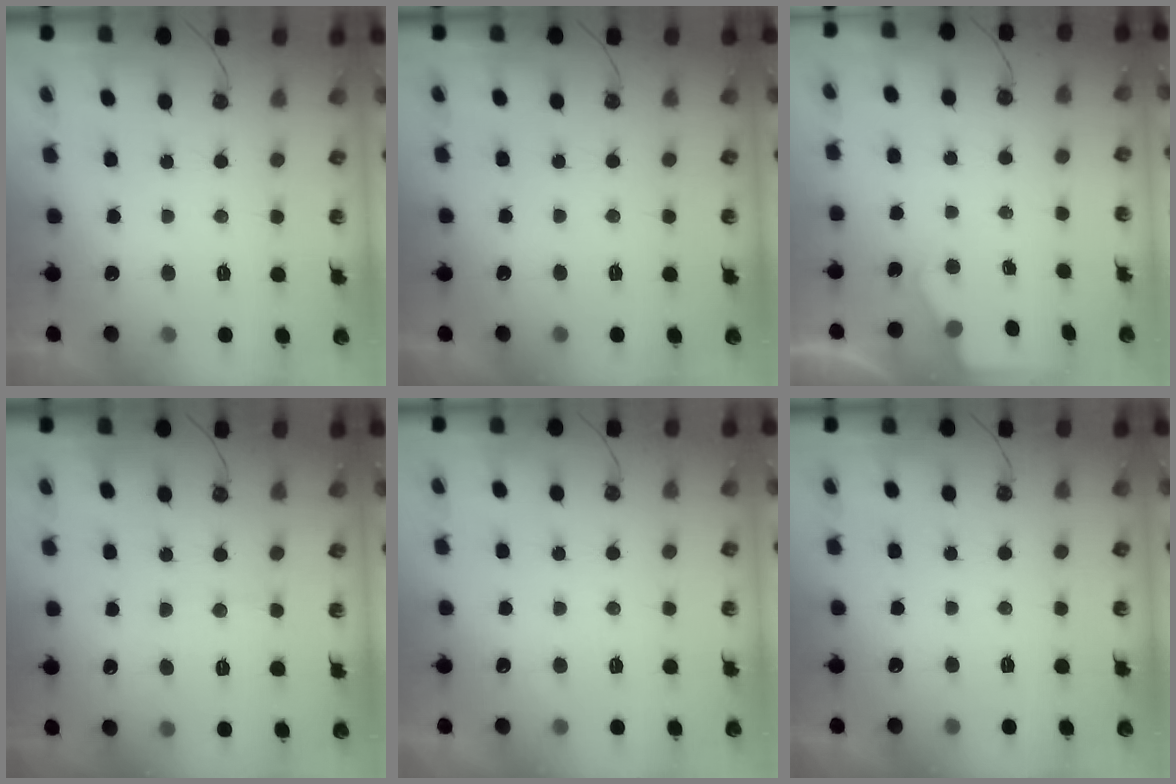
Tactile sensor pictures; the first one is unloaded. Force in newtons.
{"total": 0.0}
{"total": 2.3, "press": 2.3, "slide": 0.4}
{"total": 5.8, "press": 5.8, "slide": 0.4}
{"total": 1.9, "press": 1.9, "slide": 0.3}
{"total": 0.0}